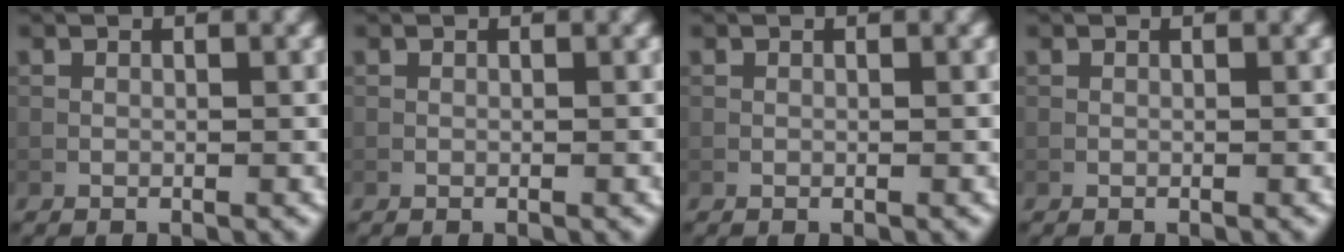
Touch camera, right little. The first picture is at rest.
{"total": 0.0}
{"total": 0.0}
{"total": 0.0}